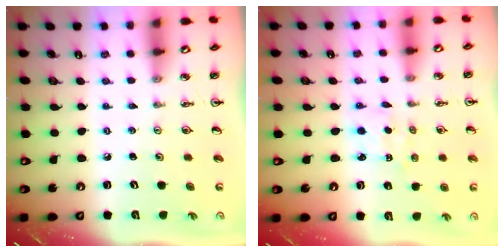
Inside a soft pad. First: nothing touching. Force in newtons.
{"total": 1.6, "press": 1.5, "slide": 0.7}